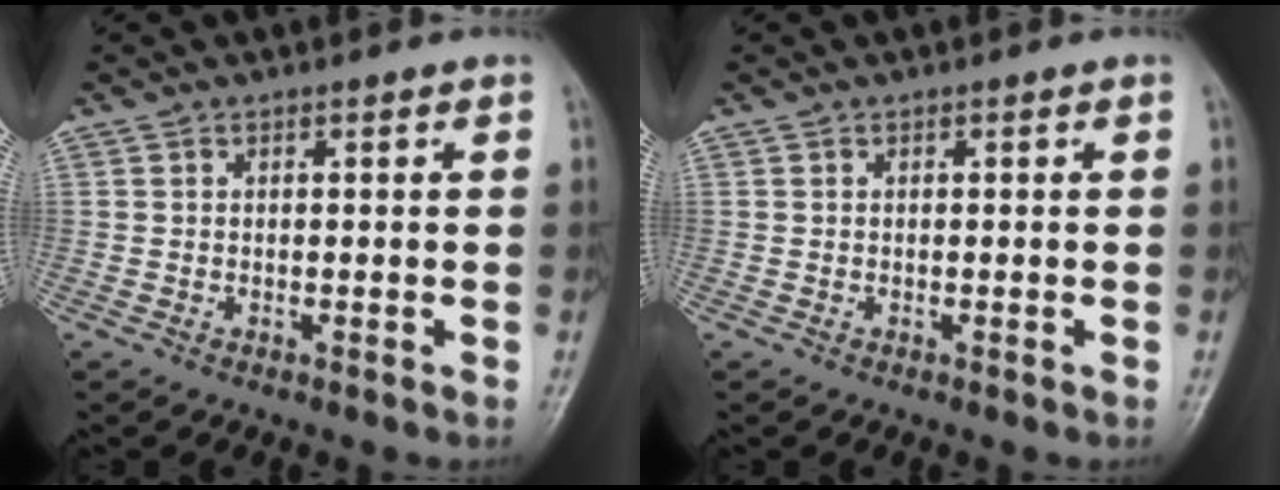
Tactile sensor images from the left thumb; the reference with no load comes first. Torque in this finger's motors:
{"motor_torque": [0.00, 0.00, 0.00, -0.01, 0.00]}